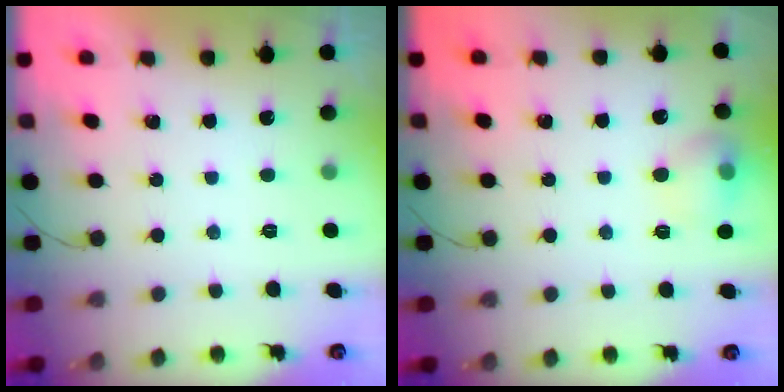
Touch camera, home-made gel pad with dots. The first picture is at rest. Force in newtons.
{"total": 9.5, "press": 9.4, "slide": 1.3}